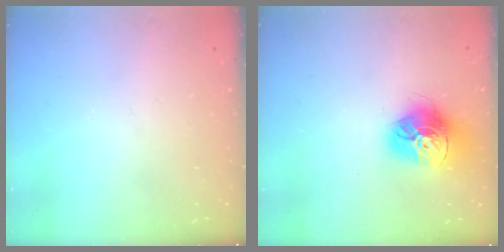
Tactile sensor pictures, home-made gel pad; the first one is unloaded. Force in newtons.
{"total": 15.9, "press": 15.8, "slide": 1.4}